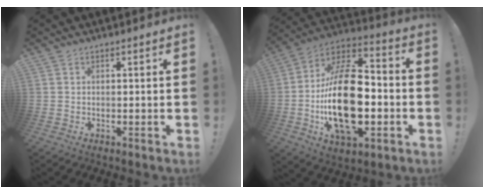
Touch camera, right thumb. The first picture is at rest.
{"total": 27.6, "force": [-4.2, 15.0, 22.8], "torque": [-0.421, 0.019, -0.065]}